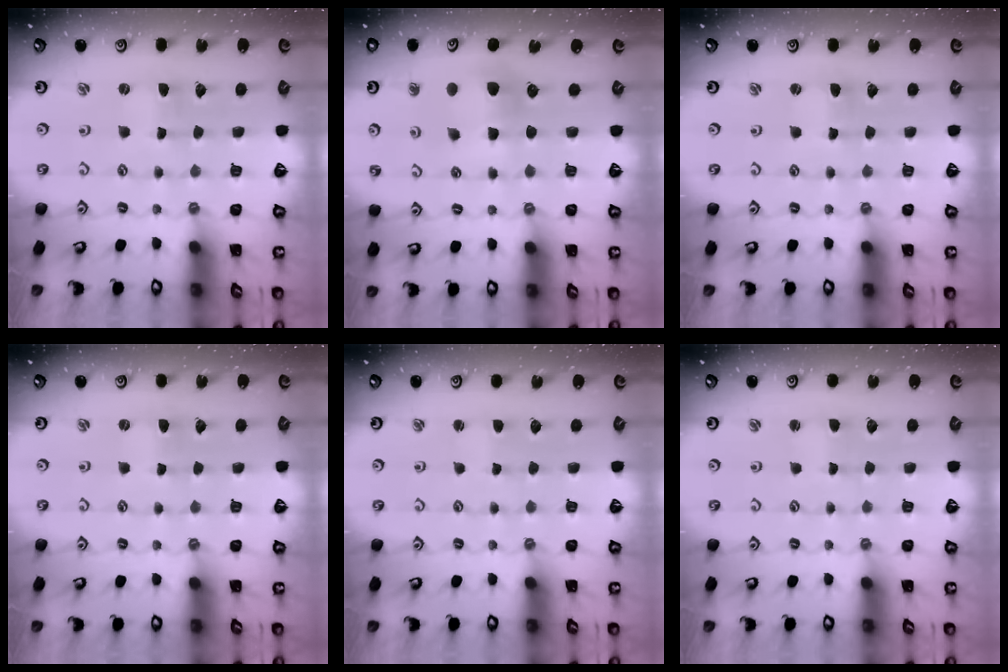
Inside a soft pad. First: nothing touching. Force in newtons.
{"total": 6.3, "press": 6.2, "slide": 0.6}
{"total": 0.7, "press": 0.7, "slide": 0.2}
{"total": 0.0}
{"total": 1.6, "press": 1.6, "slide": 0.3}
{"total": 1.0, "press": 1.0, "slide": 0.0}